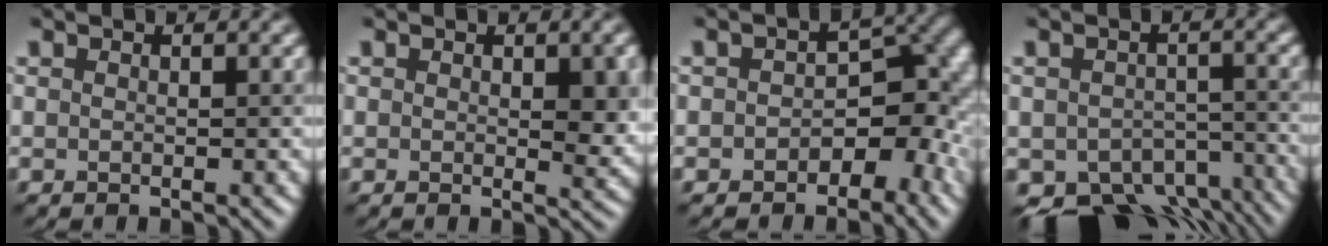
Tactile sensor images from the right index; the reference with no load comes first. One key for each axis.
{"total": 3.2, "fx": 0.3, "fy": 1.5, "fz": 2.8, "tx": -0.033, "ty": -0.006, "tz": 0.006}
{"total": 5.9, "fx": -1.4, "fy": 4.1, "fz": 4.0, "tx": -0.013, "ty": 0.004, "tz": -0.024}
{"total": 10.3, "fx": -7.0, "fy": 5.9, "fz": 4.7, "tx": -0.072, "ty": -0.038, "tz": -0.080}